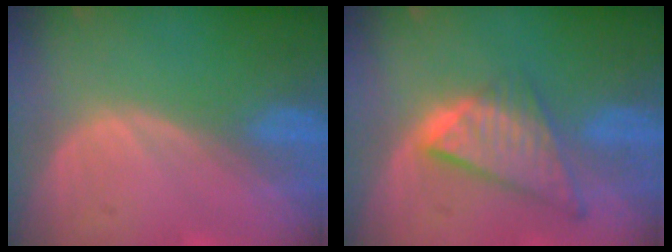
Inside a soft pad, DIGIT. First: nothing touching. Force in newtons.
{"total": 8.6, "press": 7.3, "slide": 4.5}